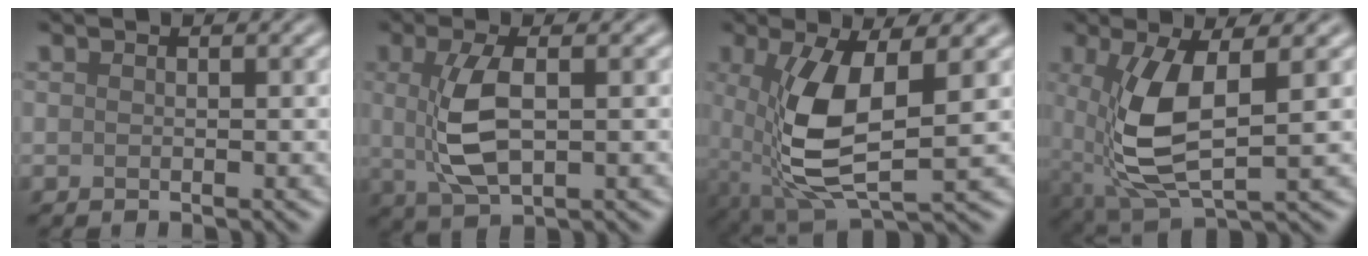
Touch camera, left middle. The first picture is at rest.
{"total": 4.6, "force": [0.2, 1.7, 4.3], "torque": [-0.098, -0.003, 0.010]}
{"total": 8.1, "force": [0.3, 3.2, 7.4], "torque": [-0.167, -0.012, 0.012]}
{"total": 7.2, "force": [0.3, 2.8, 6.6], "torque": [-0.154, -0.010, 0.014]}